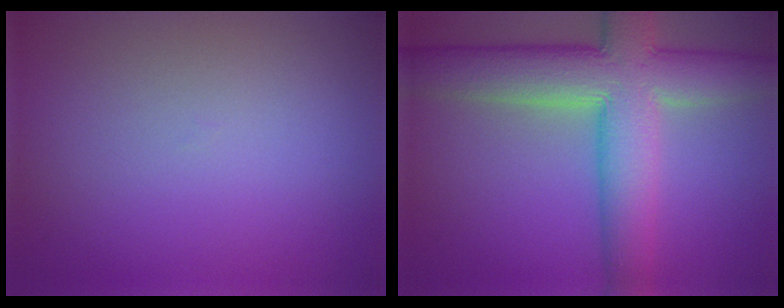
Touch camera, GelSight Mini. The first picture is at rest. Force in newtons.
{"total": 10.3, "press": 10.3, "slide": 0.6}